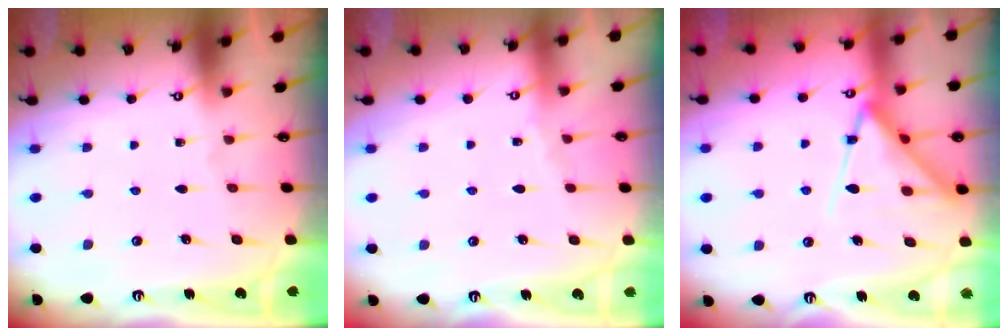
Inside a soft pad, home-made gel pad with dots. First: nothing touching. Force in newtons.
{"total": 2.2, "press": 2.2, "slide": 0.3}
{"total": 12.6, "press": 12.6, "slide": 1.0}